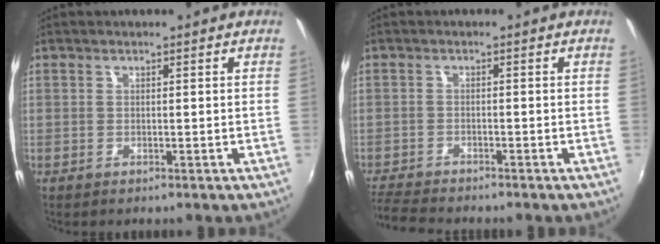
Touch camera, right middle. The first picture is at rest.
{"total": 6.1, "force": [-5.9, 0.6, 1.7], "torque": [-0.059, -0.025, -0.110]}